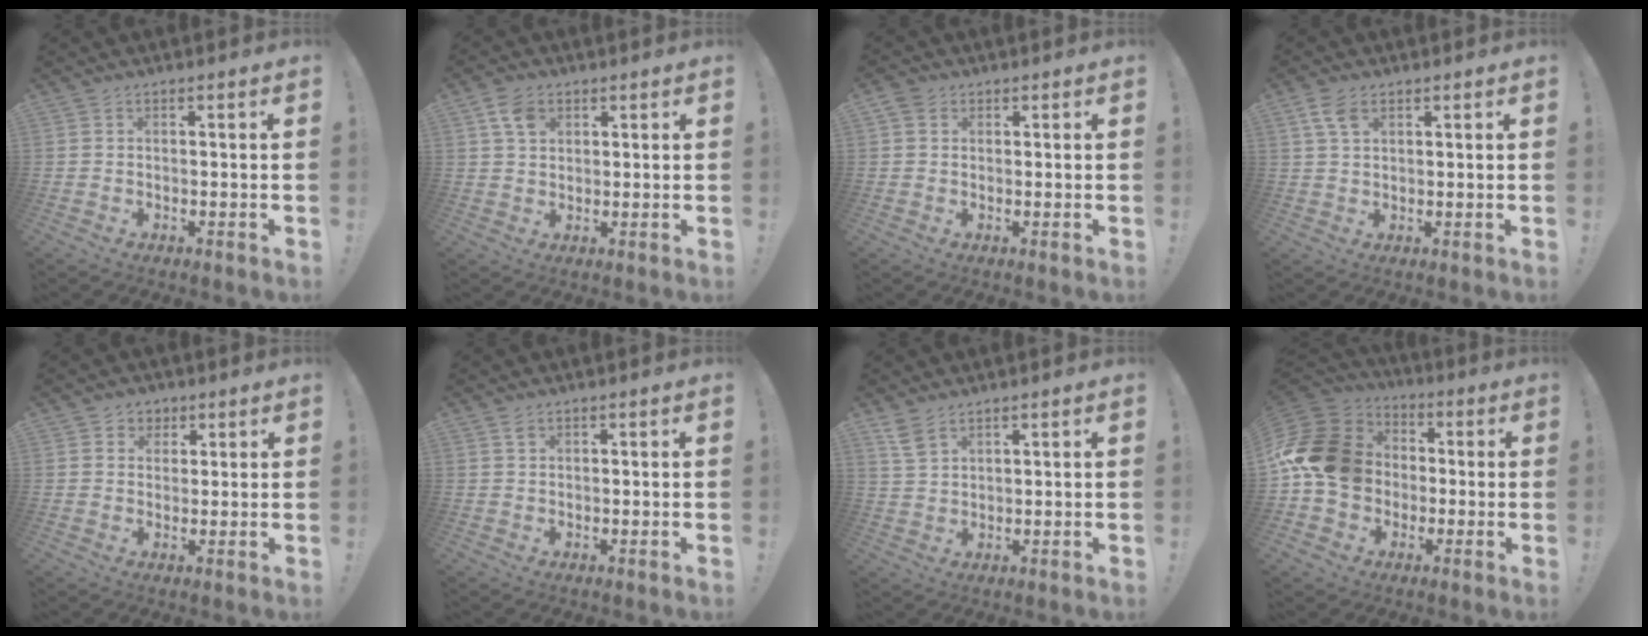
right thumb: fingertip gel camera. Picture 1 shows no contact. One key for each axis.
{"total": 5.9, "fx": 2.8, "fy": 4.1, "fz": 3.2, "tx": -0.059, "ty": -0.001, "tz": 0.054}
{"total": 3.0, "fx": 1.3, "fy": 2.4, "fz": 1.1, "tx": -0.024, "ty": 0.001, "tz": 0.025}
{"total": 5.4, "fx": 2.6, "fy": 3.0, "fz": 3.7, "tx": -0.070, "ty": -0.002, "tz": 0.051}
{"total": 3.9, "fx": 1.6, "fy": 3.5, "fz": 0.4, "tx": 0.006, "ty": -0.010, "tz": 0.028}
{"total": 1.5, "fx": 1.0, "fy": 0.8, "fz": 0.8, "tx": -0.003, "ty": -0.006, "tz": 0.016}
{"total": 5.2, "fx": 3.7, "fy": 2.3, "fz": 2.9, "tx": -0.055, "ty": -0.018, "tz": 0.071}
{"total": 18.8, "fx": -0.2, "fy": 15.3, "fz": 10.9, "tx": -0.186, "ty": 0.018, "tz": 0.008}